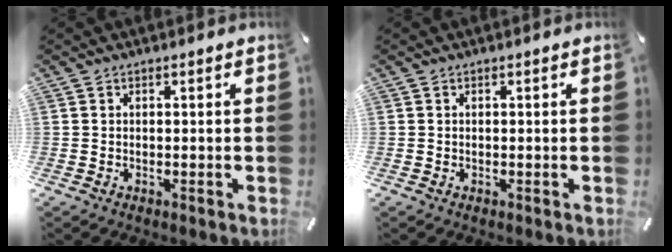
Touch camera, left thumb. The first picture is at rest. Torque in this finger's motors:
{"motor_torque": [0.00, 0.00, -0.03, 0.04, 0.00]}